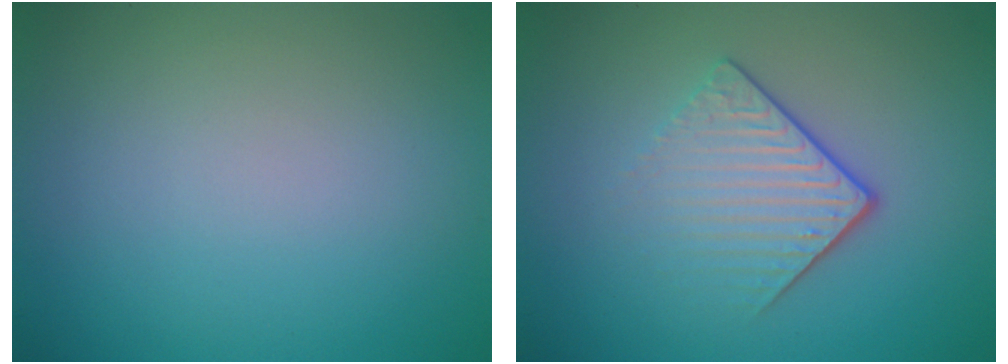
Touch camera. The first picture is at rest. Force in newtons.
{"total": 4.2, "press": 2.7, "slide": 3.3}